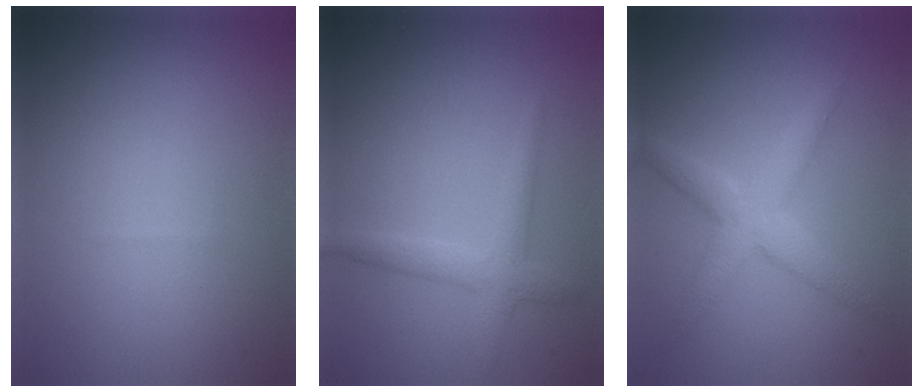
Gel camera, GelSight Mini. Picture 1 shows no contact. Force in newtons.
{"total": 1.8, "press": 1.8, "slide": 0.1}
{"total": 3.6, "press": 3.6, "slide": 0.1}